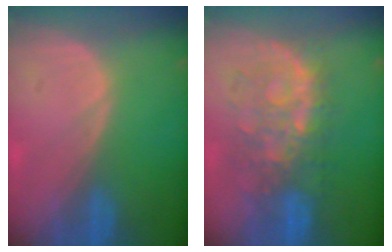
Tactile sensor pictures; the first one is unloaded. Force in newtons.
{"total": 9.1, "press": 8.6, "slide": 2.9}